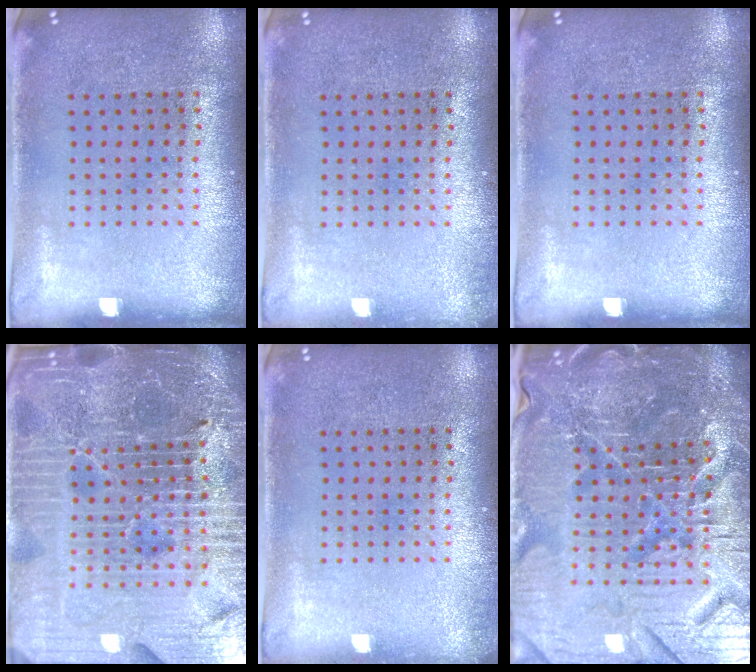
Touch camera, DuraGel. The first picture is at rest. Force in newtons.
{"total": 0.6, "press": 0.6, "slide": 0.1}
{"total": 0.0}
{"total": 7.2, "press": 6.3, "slide": 3.6}
{"total": 0.6, "press": 0.6, "slide": 0.1}
{"total": 6.9, "press": 6.2, "slide": 3.0}